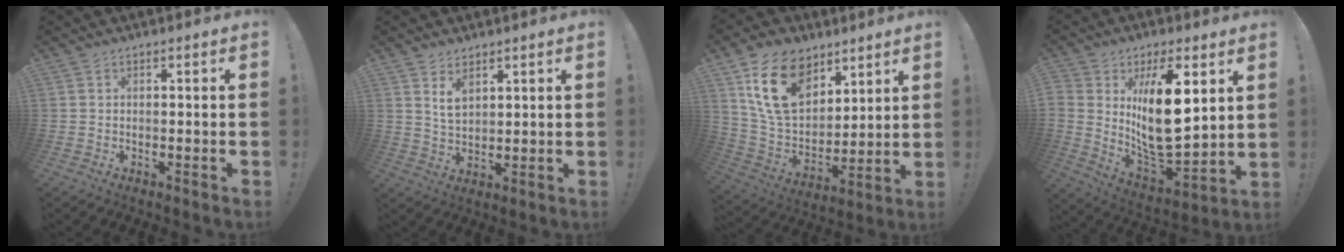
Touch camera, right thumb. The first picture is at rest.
{"total": 5.7, "force": [3.6, 3.2, 2.9], "torque": [-0.038, -0.020, 0.063]}
{"total": 19.2, "force": [9.8, 12.8, 10.4], "torque": [-0.172, -0.050, 0.186]}
{"total": 18.0, "force": [5.5, 8.7, 14.8], "torque": [-0.251, -0.042, 0.093]}